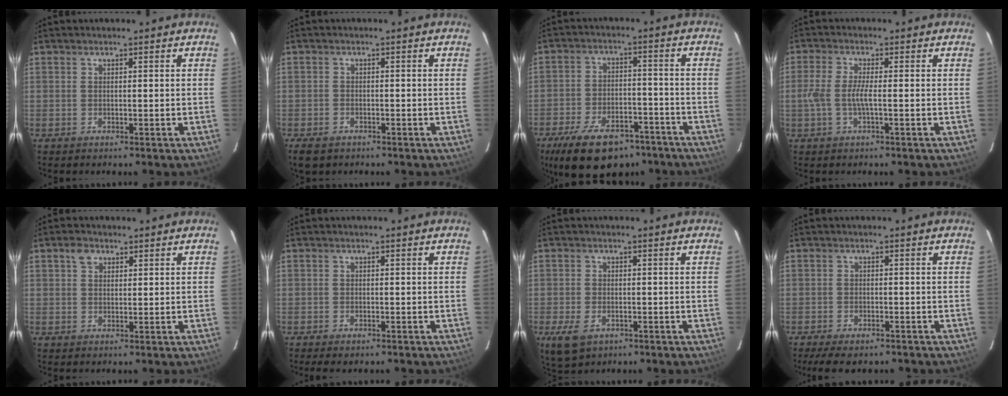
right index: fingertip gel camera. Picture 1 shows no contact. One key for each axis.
{"total": 4.8, "fx": -3.2, "fy": 3.0, "fz": 2.0, "tx": -0.057, "ty": -0.008, "tz": -0.053}
{"total": 18.4, "fx": -12.8, "fy": 9.1, "fz": 9.7, "tx": -0.203, "ty": -0.008, "tz": -0.190}
{"total": 4.5, "fx": -1.0, "fy": 0.5, "fz": 4.3, "tx": -0.093, "ty": -0.001, "tz": -0.021}
{"total": 2.5, "fx": 1.2, "fy": 1.9, "fz": 1.1, "tx": -0.018, "ty": 0.009, "tz": 0.021}
{"total": 2.7, "fx": -2.1, "fy": 1.0, "fz": 1.3, "tx": -0.032, "ty": -0.009, "tz": -0.038}
{"total": 6.2, "fx": -3.1, "fy": 3.8, "fz": 3.8, "tx": -0.091, "ty": -0.017, "tz": -0.052}
{"total": 7.4, "fx": -5.9, "fy": 2.5, "fz": 3.7, "tx": -0.090, "ty": -0.022, "tz": -0.092}